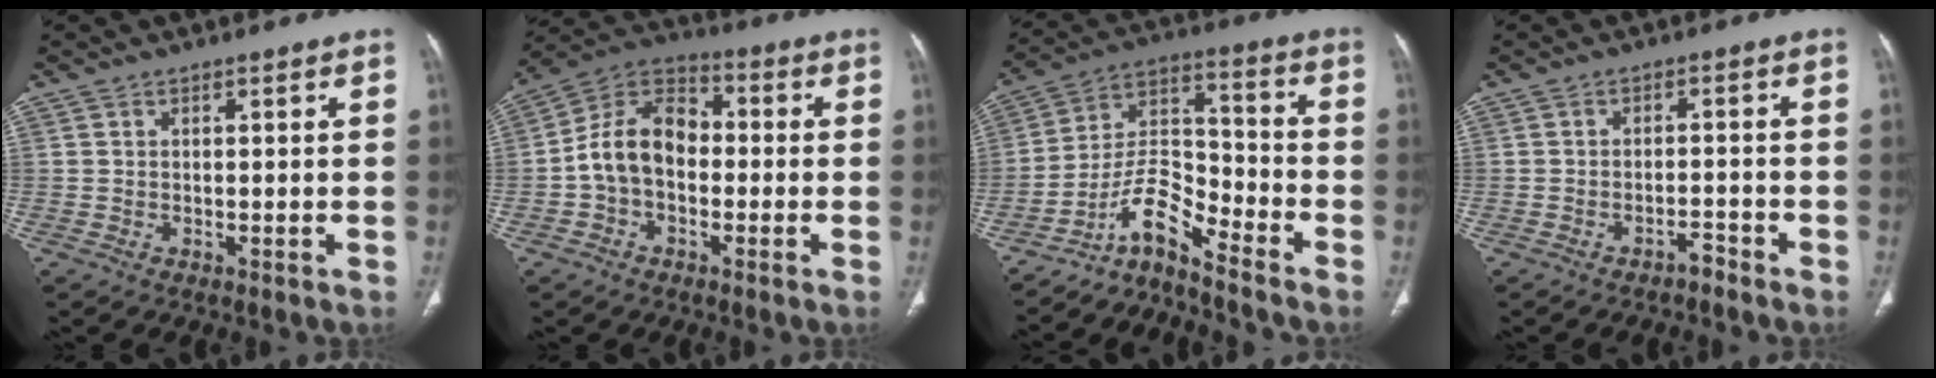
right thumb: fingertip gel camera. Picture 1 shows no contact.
{"total": 11.8, "force": [-1.5, 8.4, 8.1], "torque": [-0.133, 0.040, -0.042]}
{"total": 8.8, "force": [-7.5, 1.8, 4.2], "torque": [-0.086, 0.096, -0.146]}
{"total": 2.0, "force": [-1.8, 0.6, 0.7], "torque": [-0.012, 0.015, -0.028]}